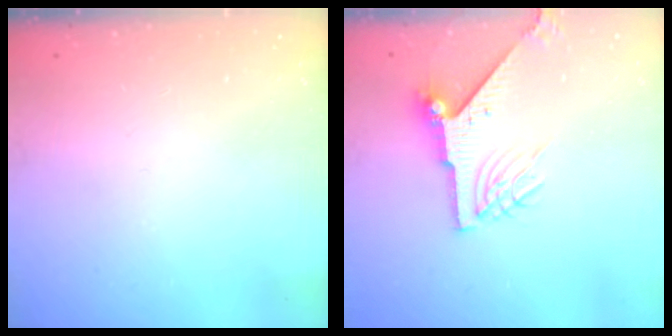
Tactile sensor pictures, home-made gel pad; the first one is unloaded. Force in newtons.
{"total": 8.4, "press": 8.4, "slide": 0.6}